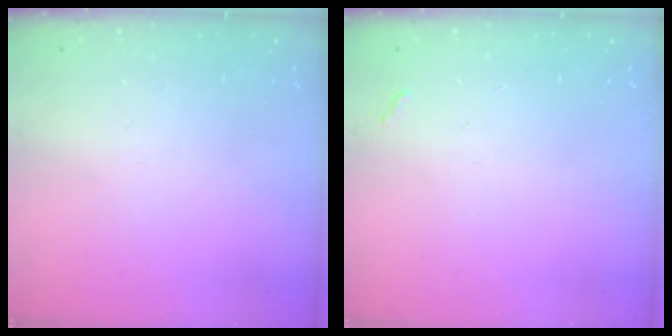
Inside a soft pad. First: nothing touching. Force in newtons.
{"total": 2.8, "press": 2.8, "slide": 0.4}